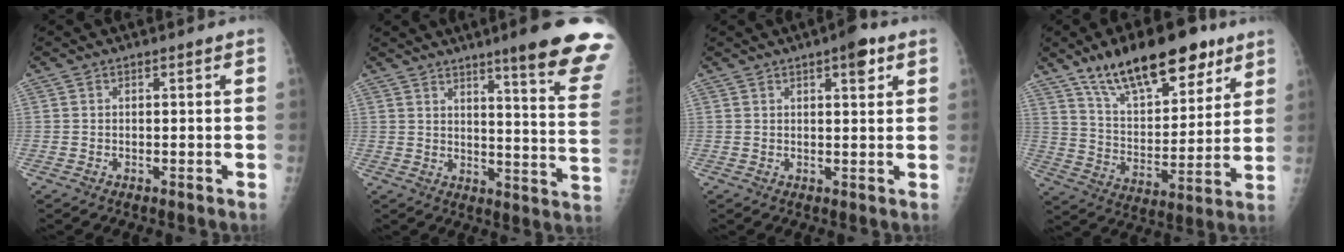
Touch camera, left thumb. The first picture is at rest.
{"total": 18.9, "force": [13.2, 1.1, 13.4], "torque": [-0.148, -0.079, 0.164]}
{"total": 4.5, "force": [2.4, 1.5, 3.5], "torque": [-0.039, -0.007, 0.029]}
{"total": 20.9, "force": [13.6, 8.7, 13.3], "torque": [-0.173, -0.050, 0.230]}